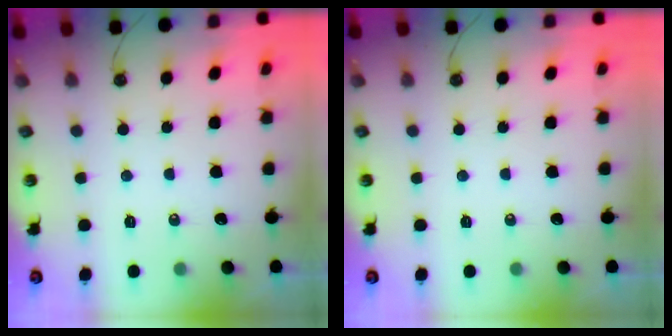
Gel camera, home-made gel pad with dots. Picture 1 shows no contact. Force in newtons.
{"total": 0.0}